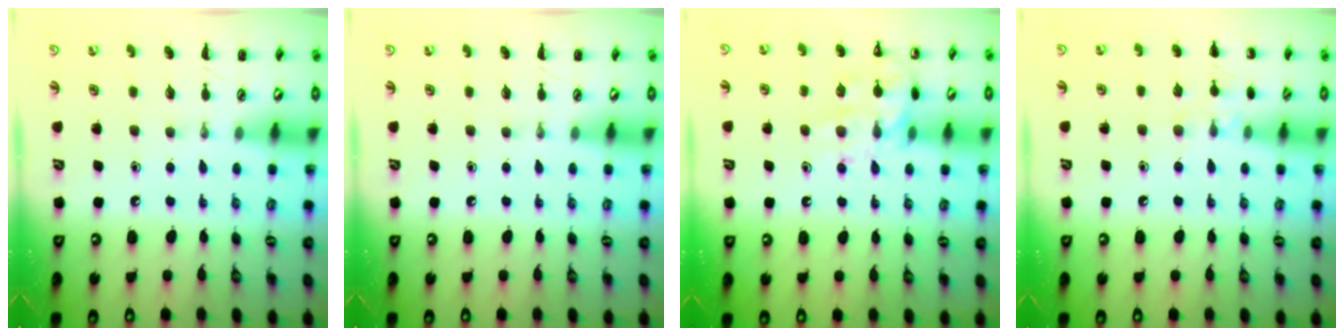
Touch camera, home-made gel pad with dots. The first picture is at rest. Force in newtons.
{"total": 0.0}
{"total": 13.4, "press": 13.4, "slide": 1.3}
{"total": 7.8, "press": 7.5, "slide": 2.1}